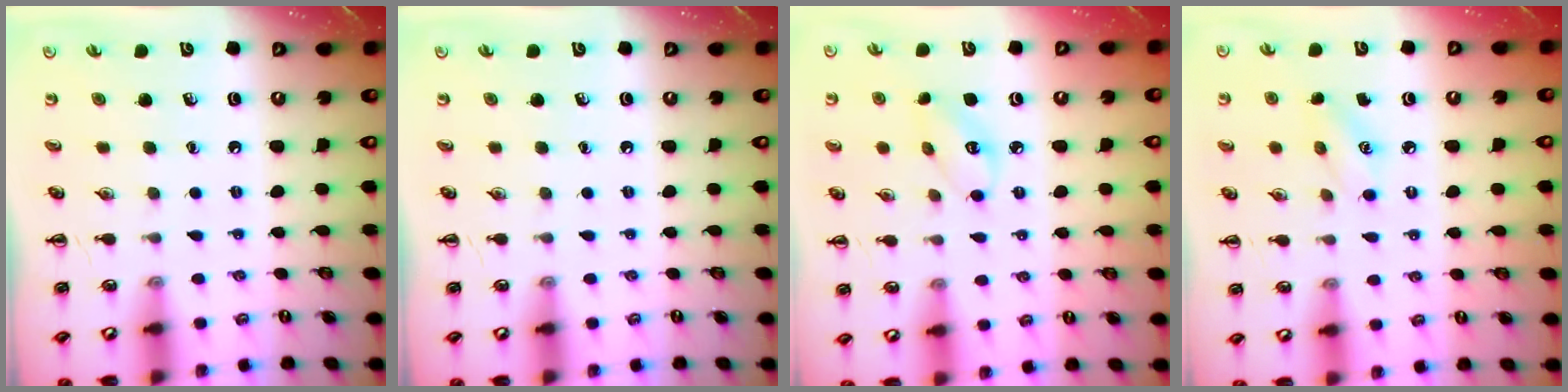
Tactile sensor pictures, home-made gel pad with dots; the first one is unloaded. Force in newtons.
{"total": 0.0}
{"total": 3.7, "press": 3.6, "slide": 0.6}
{"total": 6.0, "press": 5.8, "slide": 1.6}